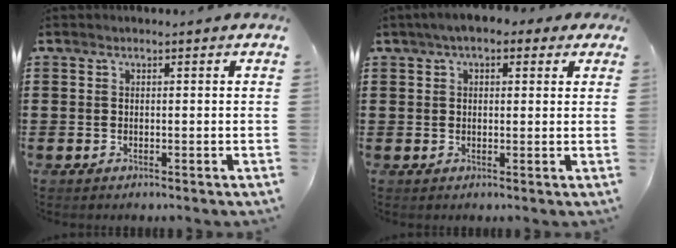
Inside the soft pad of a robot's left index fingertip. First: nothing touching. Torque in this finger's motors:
{"motor_torque": [2.14, 0.00, 0.75, 0.12]}